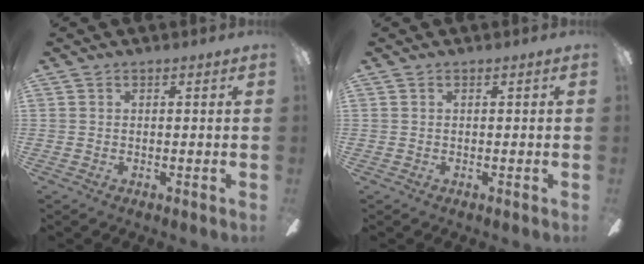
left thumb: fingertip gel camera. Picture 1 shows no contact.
{"total": 0.0}